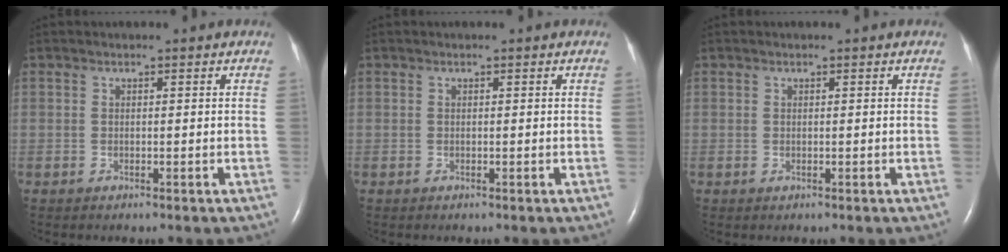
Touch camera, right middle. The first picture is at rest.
{"total": 0.0}
{"total": 0.0}